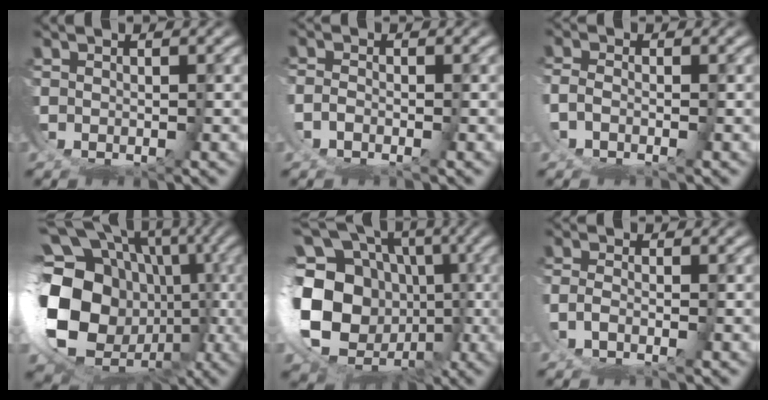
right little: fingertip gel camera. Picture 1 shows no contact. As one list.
[{"total": 1.0, "force": [-0.9, -0.2, 0.2], "torque": [0.000, 0.001, -0.020]}, {"total": 1.0, "force": [-0.9, 0.0, 0.5], "torque": [-0.006, 0.001, -0.020]}, {"total": 17.8, "force": [-2.2, 13.3, 11.7], "torque": [-0.239, -0.056, -0.019]}, {"total": 18.1, "force": [-1.9, 14.6, 10.5], "torque": [-0.236, -0.053, -0.025]}, {"total": 1.1, "force": [-0.9, -0.4, 0.5], "torque": [-0.006, 0.000, -0.017]}]